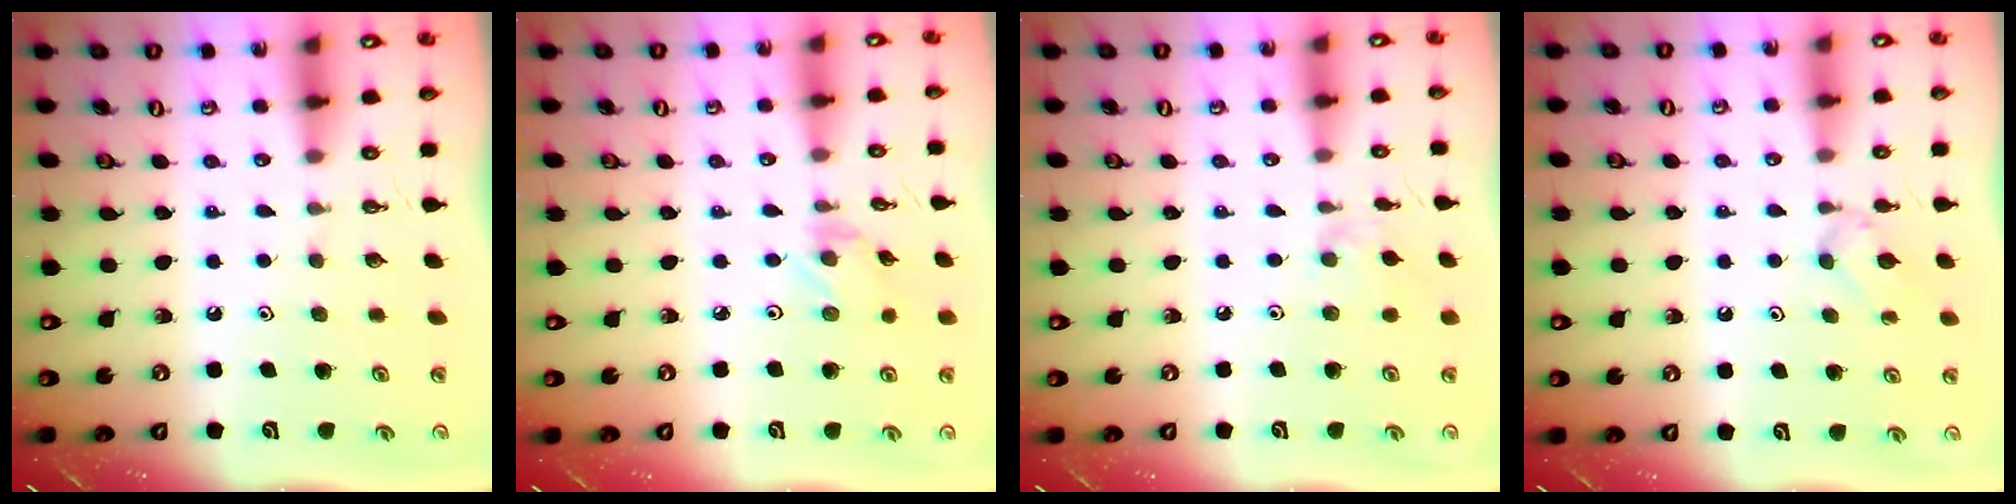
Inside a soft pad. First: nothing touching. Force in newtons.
{"total": 0.6, "press": 0.6, "slide": 0.2}
{"total": 2.9, "press": 2.8, "slide": 0.5}
{"total": 3.1, "press": 3.0, "slide": 0.6}